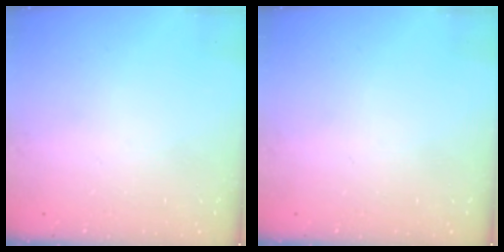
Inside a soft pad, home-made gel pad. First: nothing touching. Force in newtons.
{"total": 0.0}